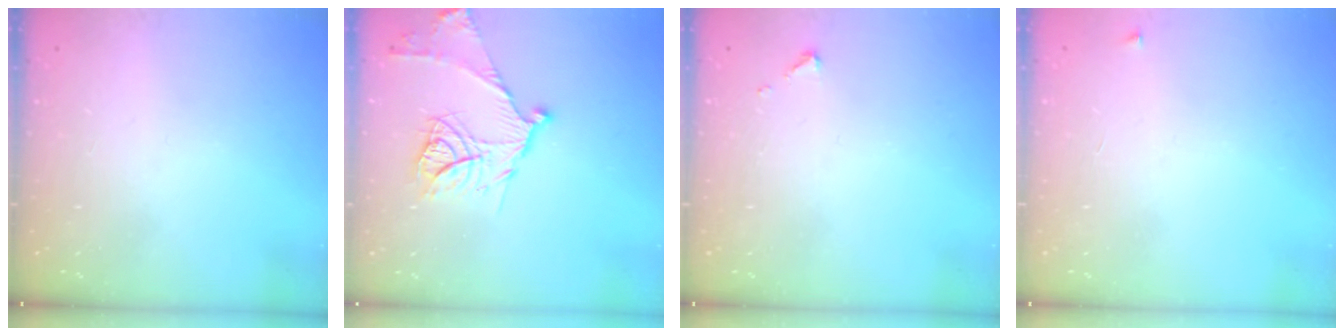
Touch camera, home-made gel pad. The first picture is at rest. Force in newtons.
{"total": 15.0, "press": 14.9, "slide": 1.2}
{"total": 2.6, "press": 2.6, "slide": 0.3}
{"total": 2.3, "press": 2.3, "slide": 0.3}